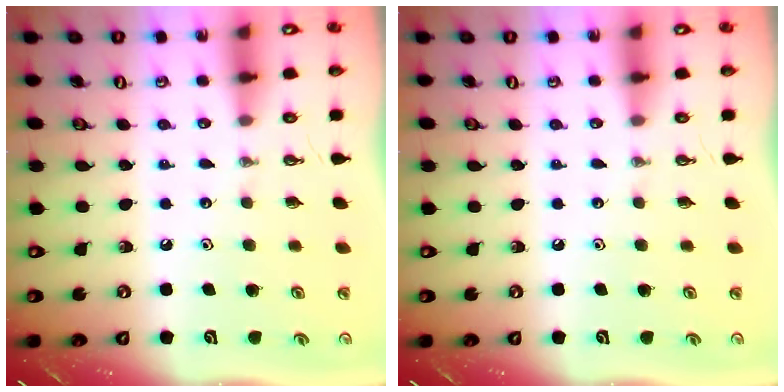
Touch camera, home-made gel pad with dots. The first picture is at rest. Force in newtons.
{"total": 0.0}